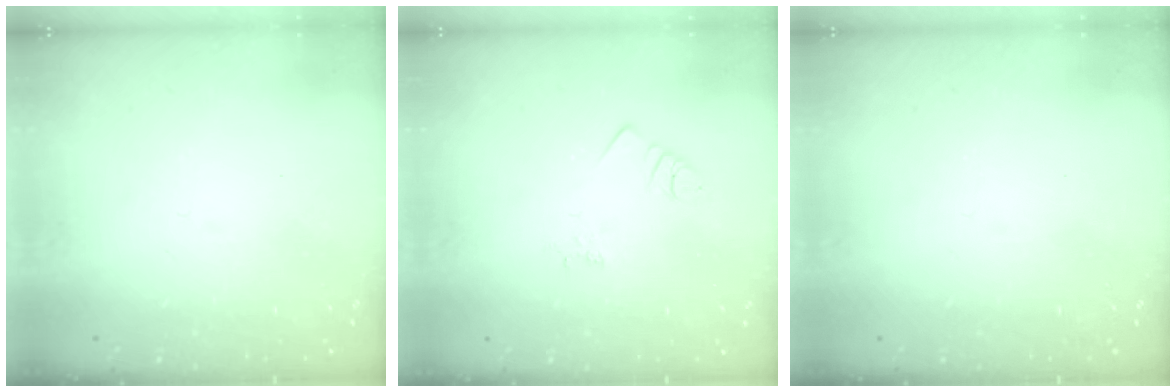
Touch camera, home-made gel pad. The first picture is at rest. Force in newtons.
{"total": 1.4, "press": 1.4, "slide": 0.3}
{"total": 0.0}